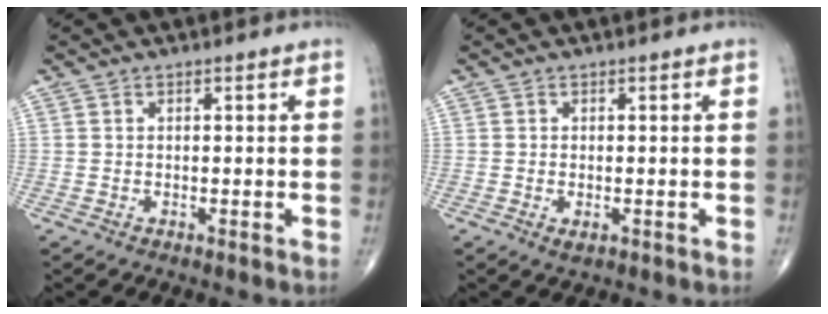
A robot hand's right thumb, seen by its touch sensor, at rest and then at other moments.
{"total": 1.4, "force": [-0.5, 0.7, 1.2], "torque": [-0.021, -0.003, -0.005]}